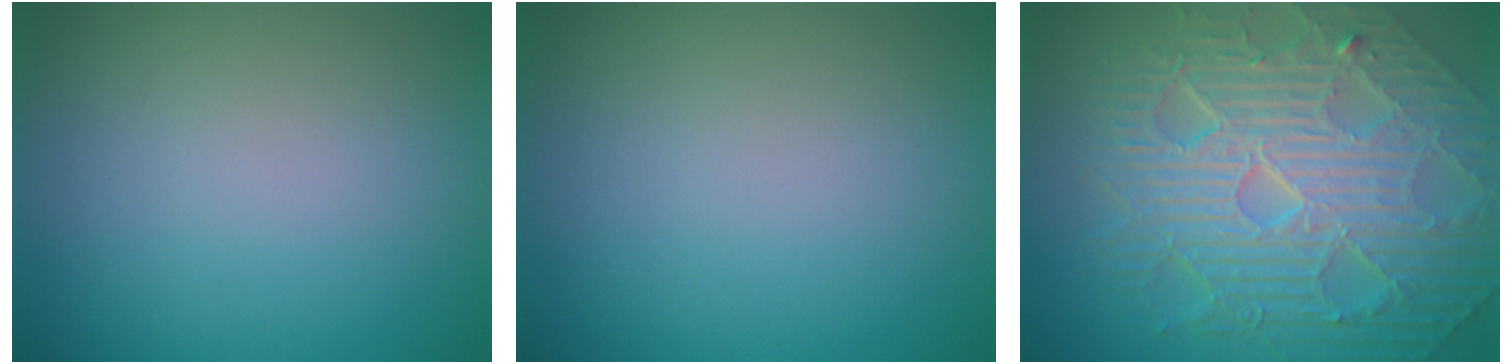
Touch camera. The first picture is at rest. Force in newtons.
{"total": 0.0}
{"total": 11.1, "press": 7.2, "slide": 8.5}